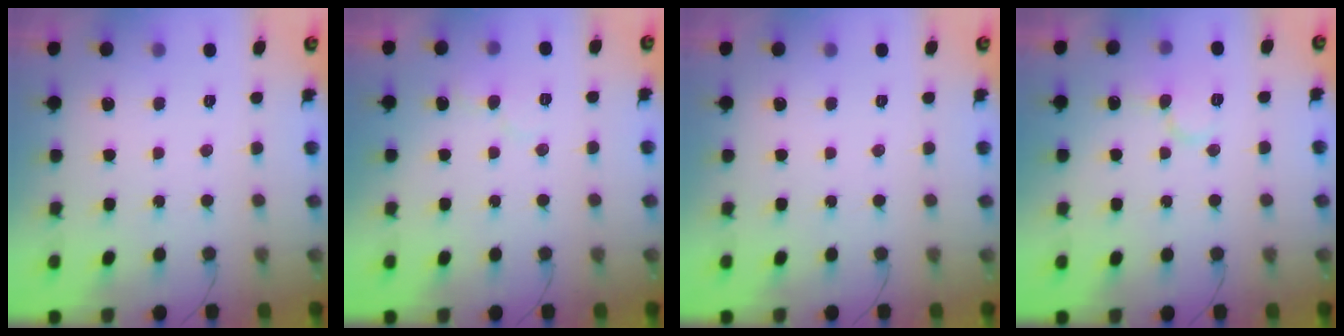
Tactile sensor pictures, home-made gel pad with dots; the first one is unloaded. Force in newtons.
{"total": 5.7, "press": 5.7, "slide": 0.4}
{"total": 0.0}
{"total": 8.5, "press": 8.3, "slide": 1.9}